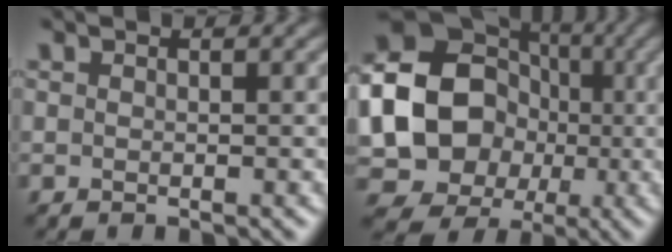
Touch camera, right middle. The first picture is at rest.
{"total": 18.6, "force": [-0.7, 16.9, 7.7], "torque": [-0.172, 0.028, -0.046]}